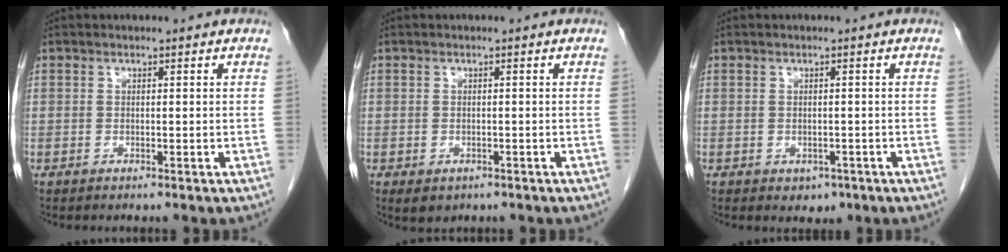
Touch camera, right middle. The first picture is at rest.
{"total": 2.4, "force": [-1.4, 1.7, 1.0], "torque": [-0.012, -0.001, -0.011]}
{"total": 2.0, "force": [-0.9, 1.5, 0.9], "torque": [-0.009, 0.002, -0.002]}